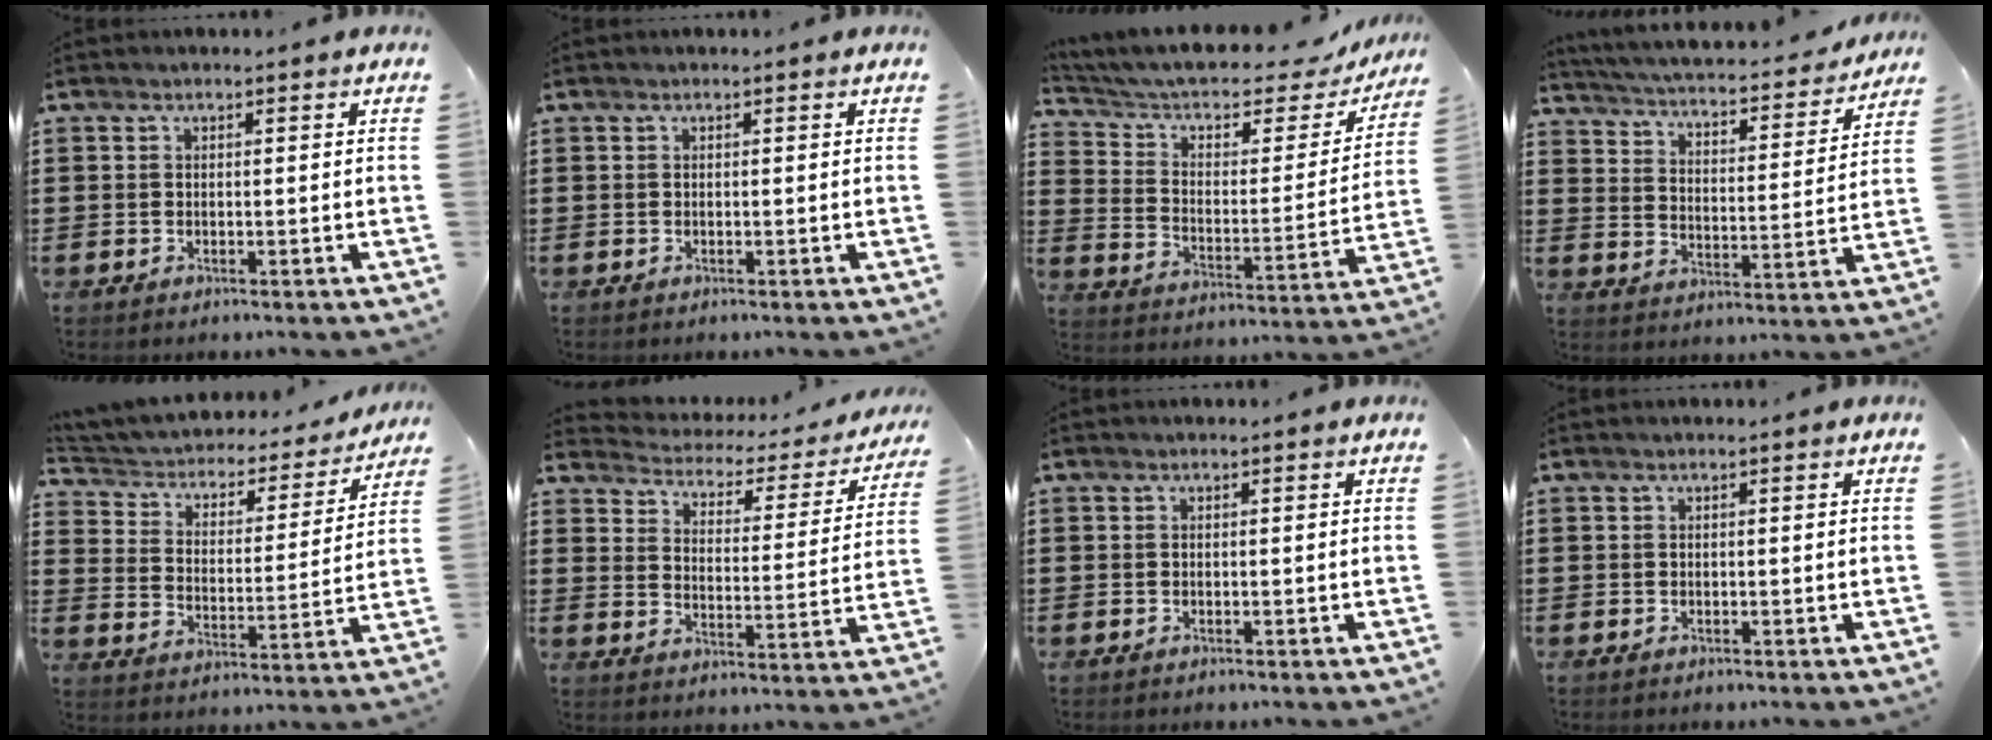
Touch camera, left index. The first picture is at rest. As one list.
[{"total": 0.0}, {"total": 6.8, "force": [5.1, 2.4, 3.8], "torque": [-0.088, -0.036, 0.083]}, {"total": 3.3, "force": [3.1, -0.2, 1.0], "torque": [-0.038, -0.033, 0.043]}, {"total": 3.0, "force": [2.4, 1.5, 0.9], "torque": [-0.035, -0.022, 0.031]}, {"total": 2.3, "force": [2.1, 0.7, 0.4], "torque": [-0.026, -0.022, 0.025]}, {"total": 0.0}, {"total": 0.0}]